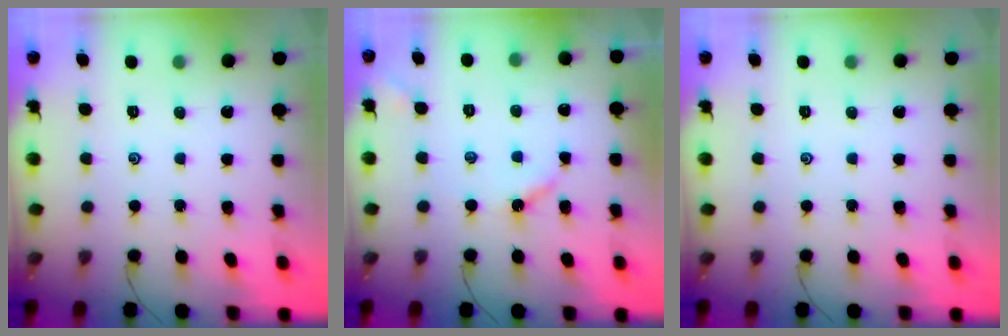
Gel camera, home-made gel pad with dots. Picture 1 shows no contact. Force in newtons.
{"total": 4.7, "press": 4.7, "slide": 0.7}
{"total": 0.0}